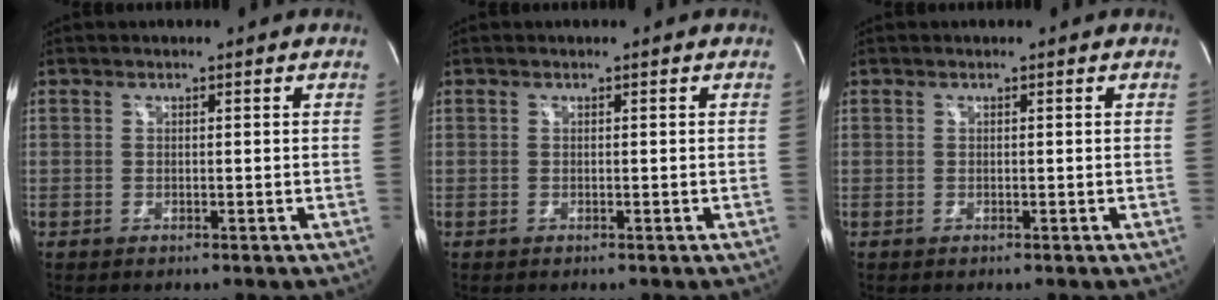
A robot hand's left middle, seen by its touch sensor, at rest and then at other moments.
{"total": 0.0}
{"total": 0.0}